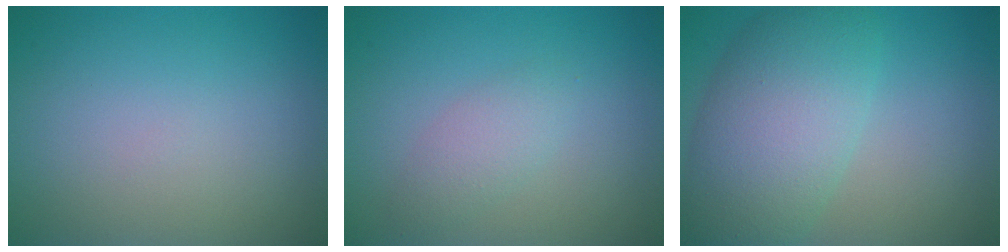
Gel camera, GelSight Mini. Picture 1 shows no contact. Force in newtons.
{"total": 1.9, "press": 1.9, "slide": 0.2}
{"total": 8.2, "press": 8.2, "slide": 0.4}